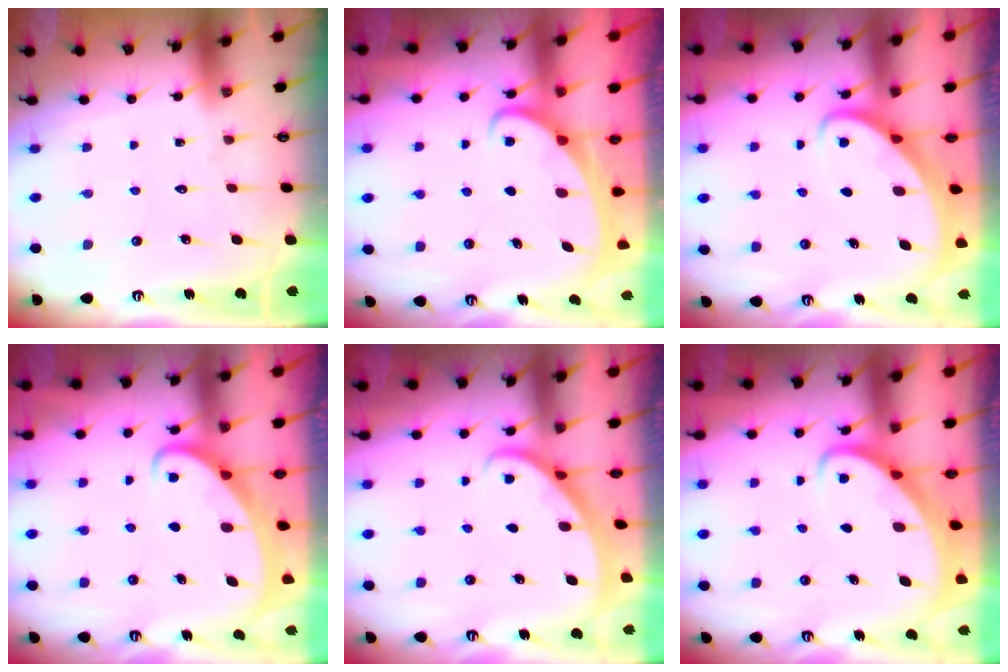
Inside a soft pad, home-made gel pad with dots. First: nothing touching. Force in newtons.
{"total": 2.1, "press": 2.1, "slide": 0.3}
{"total": 2.5, "press": 2.5, "slide": 0.3}
{"total": 2.4, "press": 2.4, "slide": 0.4}
{"total": 2.3, "press": 2.3, "slide": 0.1}
{"total": 2.8, "press": 2.8, "slide": 0.4}